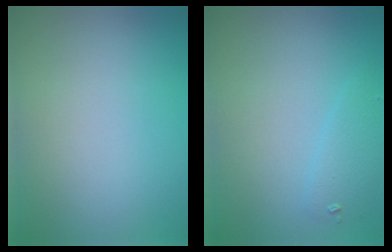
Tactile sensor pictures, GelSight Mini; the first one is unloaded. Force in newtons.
{"total": 1.4, "press": 1.4, "slide": 0.0}